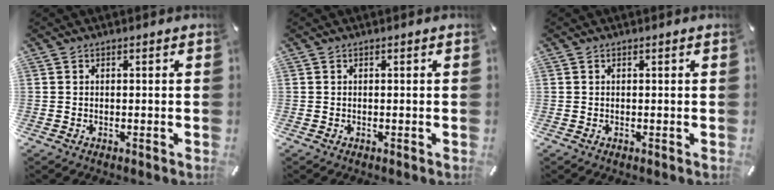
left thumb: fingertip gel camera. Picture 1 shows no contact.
{"total": 0.0}
{"total": 0.0}